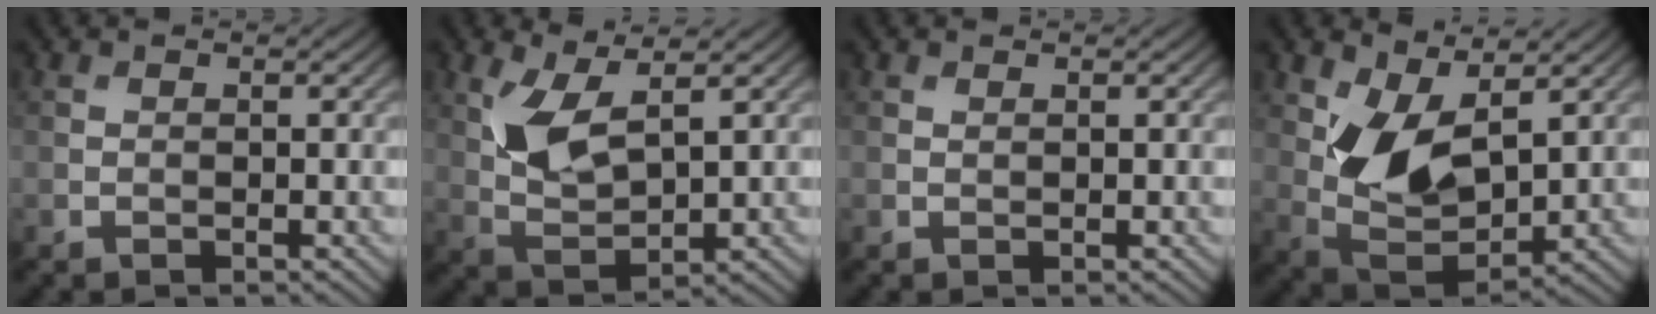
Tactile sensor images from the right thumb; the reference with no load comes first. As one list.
[{"total": 6.9, "force": [2.8, 2.9, 5.6], "torque": [-0.126, -0.005, 0.057]}, {"total": 0.0}, {"total": 8.2, "force": [3.2, 4.3, 6.2], "torque": [-0.132, -0.012, 0.063]}]